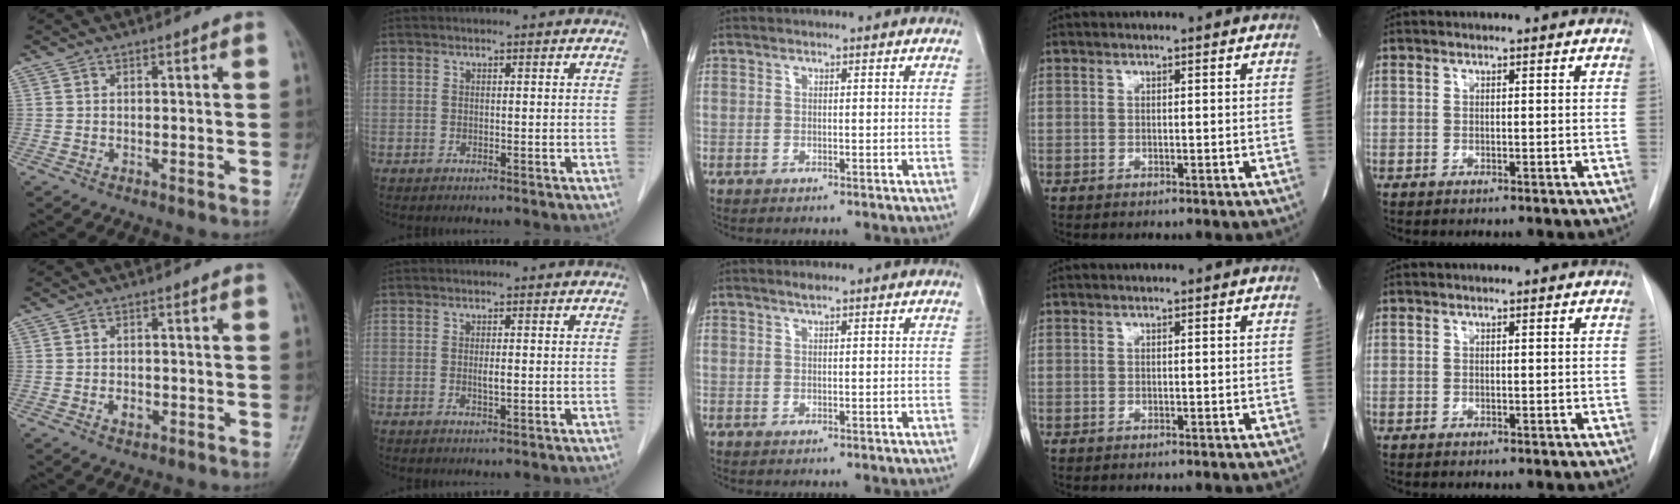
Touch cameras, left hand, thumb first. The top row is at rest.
{"thumb": {"total": 1.9, "force": [-0.6, 1.3, 1.3], "torque": [-0.014, 0.002, -0.008]}, "index": {"total": 1.2, "force": [-0.2, 0.2, 1.2], "torque": [-0.022, -0.005, -0.003]}, "middle": {"total": 0.8, "force": [0.6, 0.0, 0.5], "torque": [-0.013, 0.000, 0.014]}}